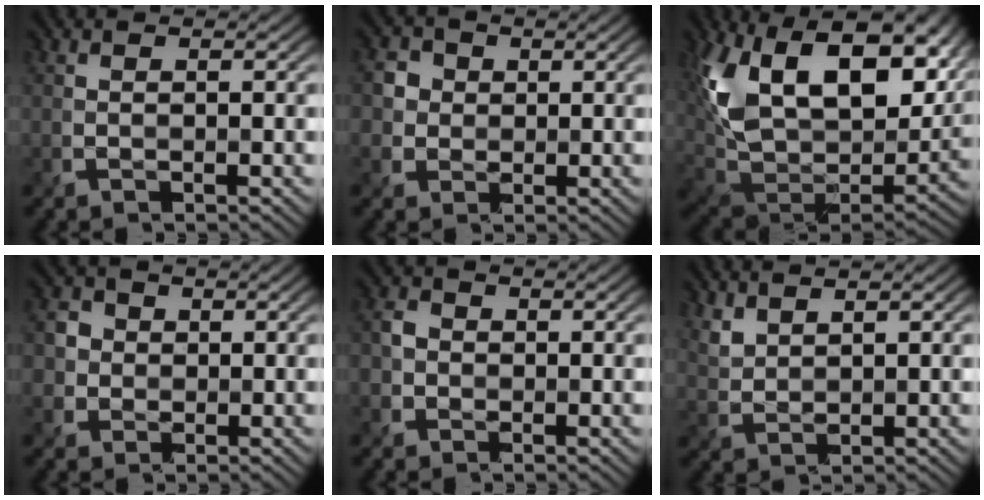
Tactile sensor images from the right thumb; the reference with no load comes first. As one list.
[{"total": 3.2, "force": [0.5, 3.0, 0.7], "torque": [-0.030, 0.000, 0.007]}, {"total": 21.1, "force": [8.8, 12.5, 14.5], "torque": [-0.293, -0.005, 0.177]}, {"total": 3.0, "force": [0.2, 2.9, 0.6], "torque": [-0.027, 0.002, 0.000]}, {"total": 2.3, "force": [-0.3, 2.2, 0.6], "torque": [-0.022, 0.000, -0.011]}, {"total": 2.7, "force": [2.3, 0.9, 1.0], "torque": [-0.033, -0.001, 0.058]}]